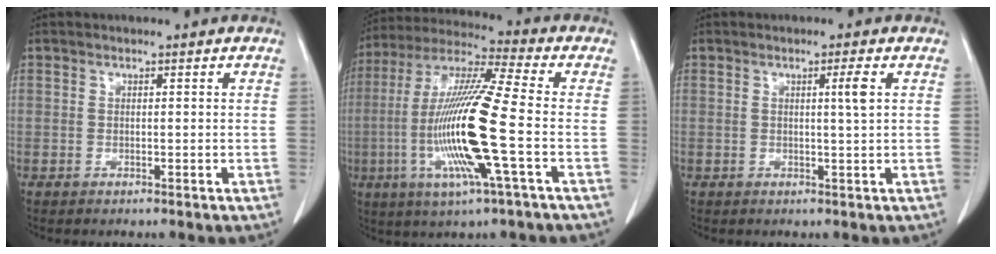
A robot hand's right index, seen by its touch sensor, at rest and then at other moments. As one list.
[{"total": 17.8, "force": [-3.6, 0.2, 17.4], "torque": [-0.360, -0.011, -0.079]}, {"total": 2.3, "force": [0.6, -0.5, 2.2], "torque": [-0.037, -0.004, 0.011]}]